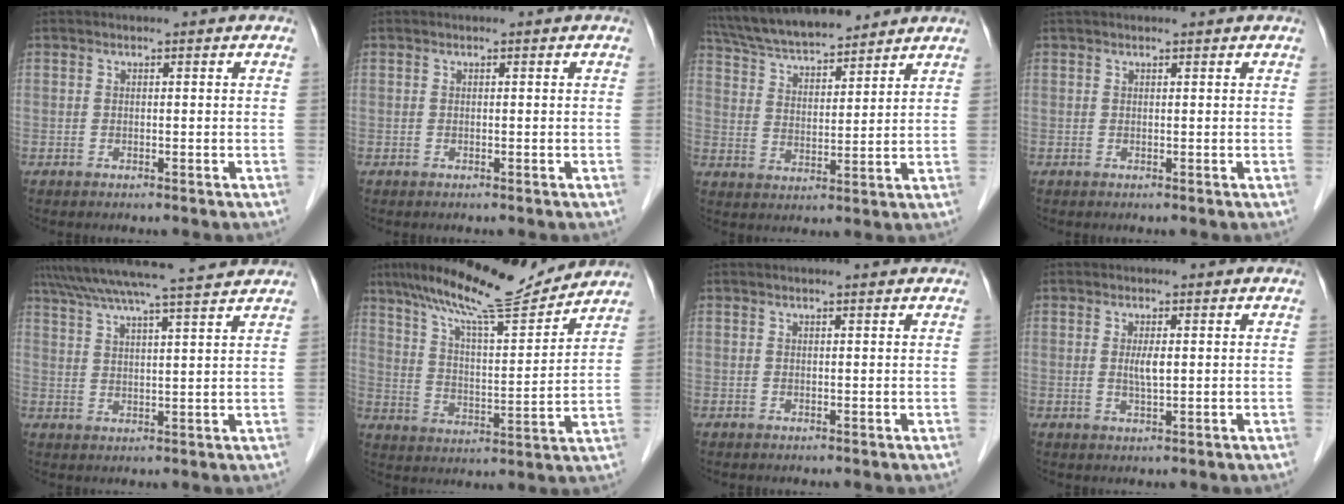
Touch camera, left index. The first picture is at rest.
{"total": 0.0}
{"total": 13.3, "force": [12.1, 2.4, 5.0], "torque": [-0.092, 0.023, 0.211]}
{"total": 2.6, "force": [2.4, 0.4, 1.0], "torque": [-0.014, 0.029, 0.035]}
{"total": 15.7, "force": [14.0, -0.6, 7.2], "torque": [-0.130, 0.018, 0.195]}
{"total": 14.9, "force": [13.4, 1.0, 6.6], "torque": [-0.120, 0.003, 0.214]}
{"total": 1.9, "force": [1.8, 0.0, 0.7], "torque": [-0.011, 0.008, 0.018]}
{"total": 2.2, "force": [0.2, 0.4, 2.2], "torque": [-0.044, -0.007, 0.003]}